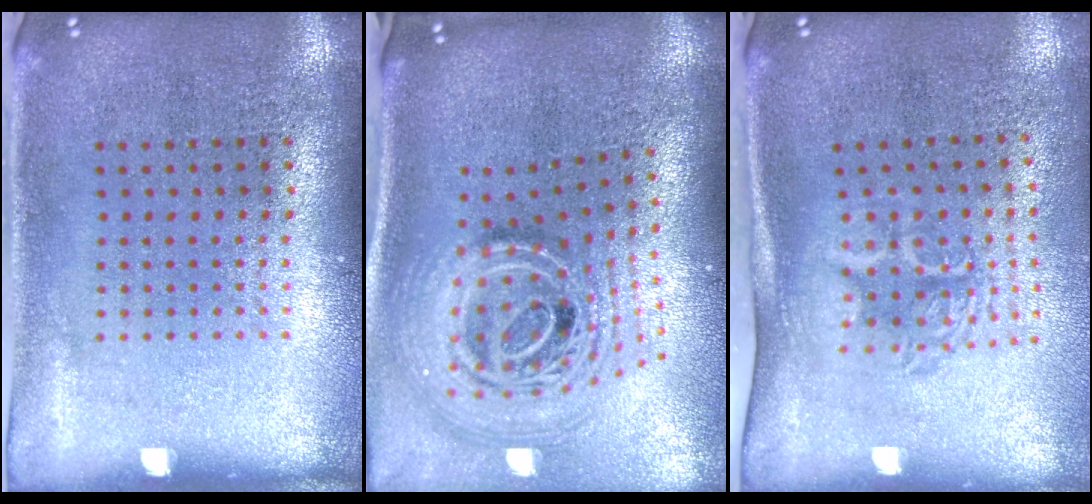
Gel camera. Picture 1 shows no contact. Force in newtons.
{"total": 2.9, "press": 1.9, "slide": 2.1}
{"total": 1.7, "press": 1.3, "slide": 1.1}